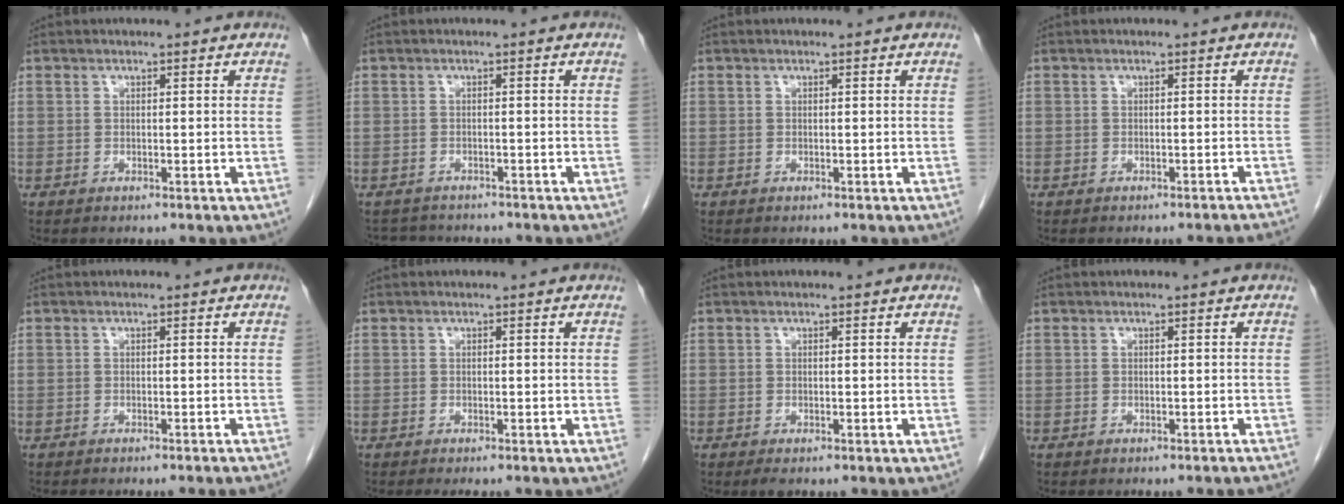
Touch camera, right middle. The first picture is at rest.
{"total": 4.0, "force": [-3.9, 1.1, 0.3], "torque": [-0.004, -0.004, -0.056]}
{"total": 0.0}
{"total": 4.7, "force": [-4.5, -0.6, 1.2], "torque": [-0.010, -0.016, -0.048]}
{"total": 4.8, "force": [-4.3, -0.5, 1.9], "torque": [-0.015, -0.007, -0.053]}
{"total": 2.3, "force": [-1.9, 0.3, 1.1], "torque": [-0.012, -0.004, -0.023]}
{"total": 1.2, "force": [-0.8, 0.4, 0.8], "torque": [-0.011, -0.003, -0.009]}
{"total": 3.0, "force": [-2.8, -0.3, 1.0], "torque": [-0.014, -0.006, -0.031]}